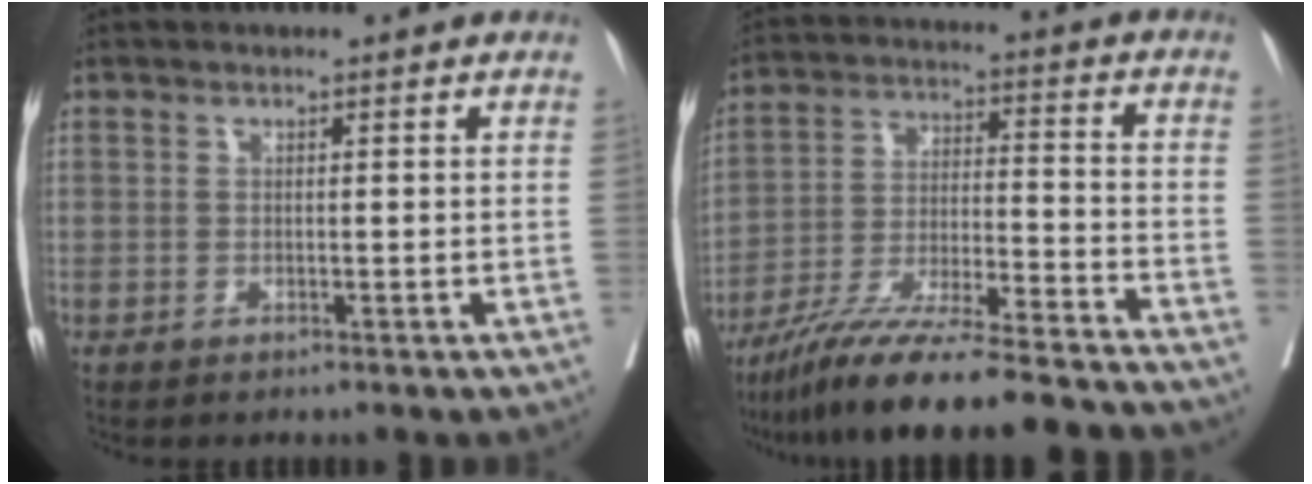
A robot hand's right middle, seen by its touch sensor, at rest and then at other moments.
{"total": 19.7, "force": [-17.4, 0.4, 9.4], "torque": [-0.164, -0.020, -0.288]}